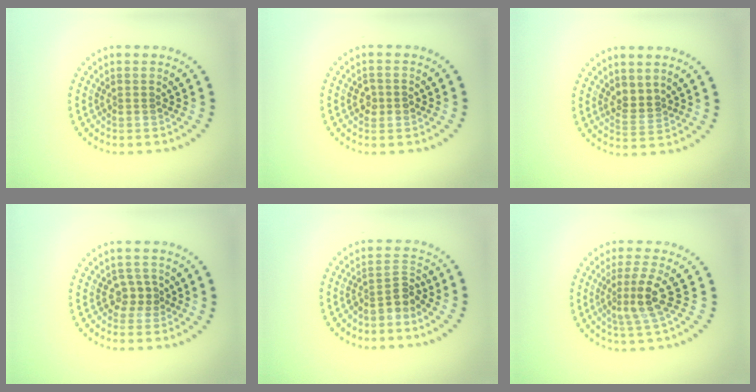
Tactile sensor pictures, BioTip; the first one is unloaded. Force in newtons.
{"total": 1.5, "press": 1.5, "slide": 0.2}
{"total": 1.9, "press": 1.6, "slide": 1.0}
{"total": 1.9, "press": 1.7, "slide": 0.8}
{"total": 2.7, "press": 2.0, "slide": 1.8}
{"total": 3.4, "press": 2.8, "slide": 1.9}